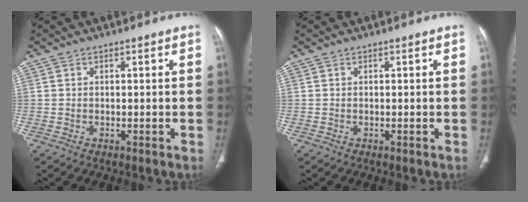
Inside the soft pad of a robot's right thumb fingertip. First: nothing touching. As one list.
[{"total": 0.0}]